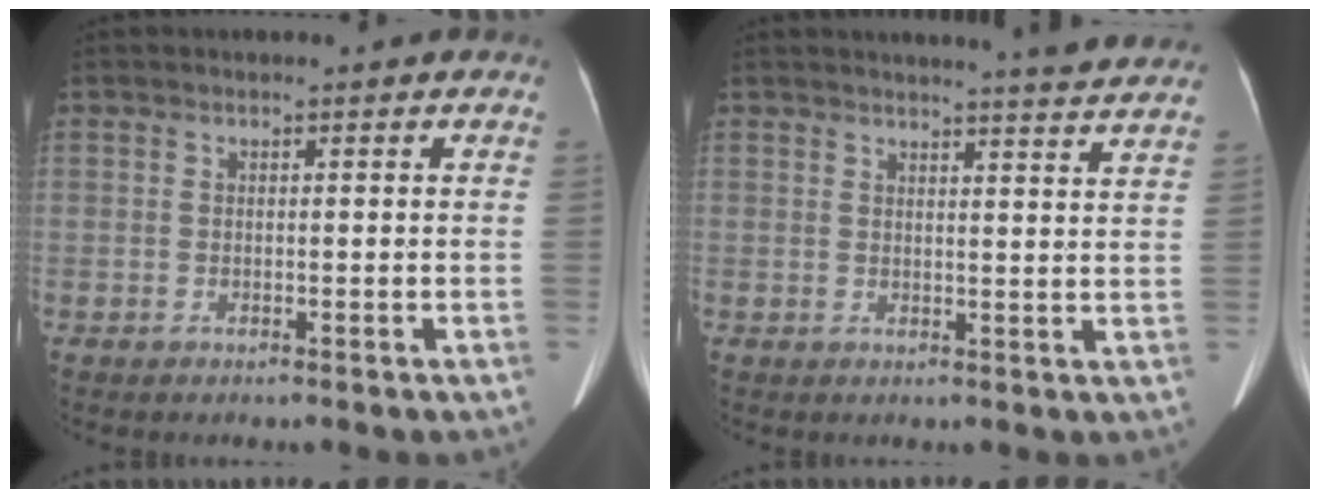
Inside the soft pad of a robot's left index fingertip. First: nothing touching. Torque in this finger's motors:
{"motor_torque": [0.70, -0.99, -0.01, 0.05]}